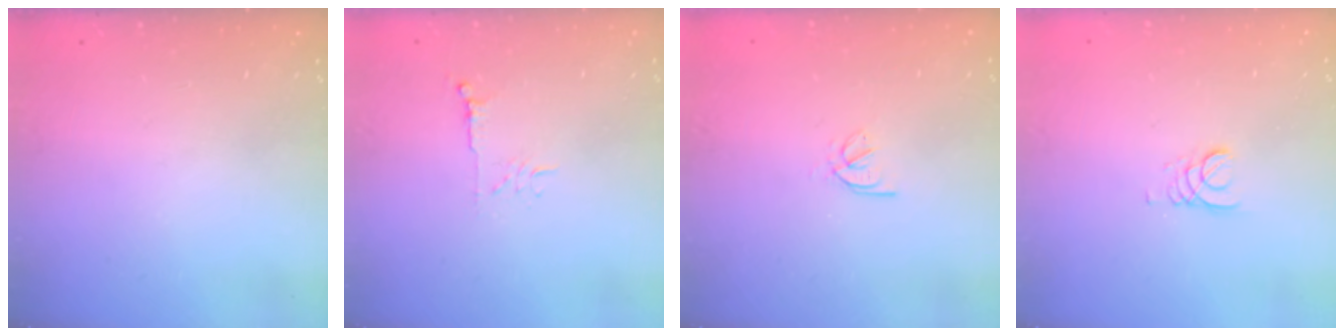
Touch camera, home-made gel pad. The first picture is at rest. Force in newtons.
{"total": 5.4, "press": 5.3, "slide": 0.7}
{"total": 2.5, "press": 2.4, "slide": 0.5}
{"total": 2.2, "press": 2.2, "slide": 0.3}